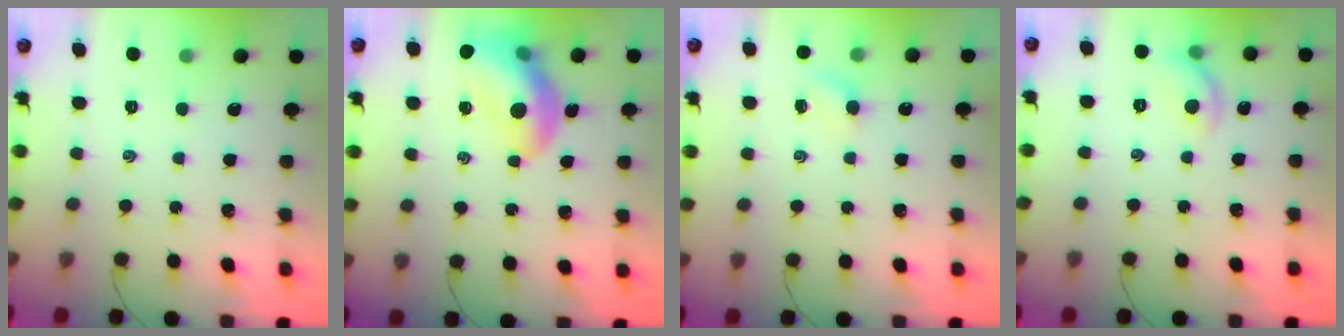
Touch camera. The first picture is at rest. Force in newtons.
{"total": 13.6, "press": 12.9, "slide": 4.1}
{"total": 3.7, "press": 3.4, "slide": 1.3}
{"total": 7.0, "press": 6.9, "slide": 1.1}